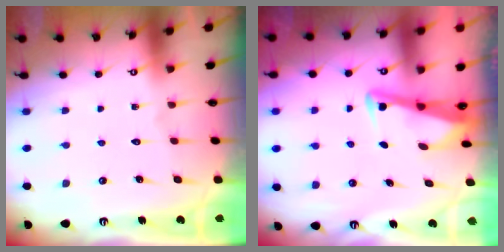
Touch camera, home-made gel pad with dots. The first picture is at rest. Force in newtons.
{"total": 3.3, "press": 3.3, "slide": 0.4}